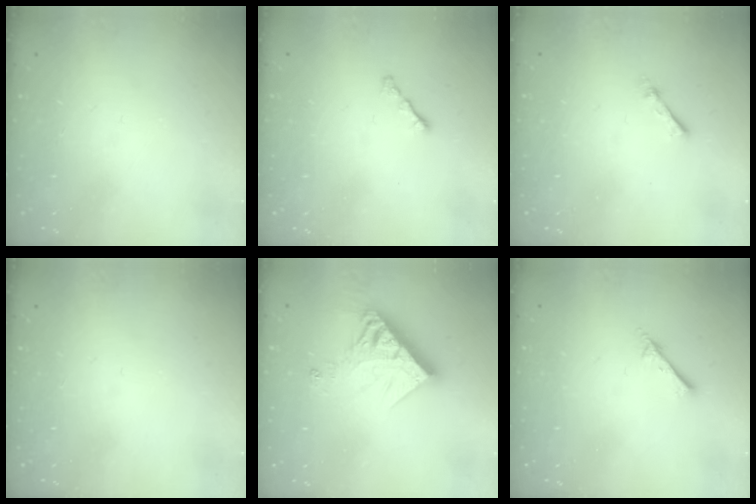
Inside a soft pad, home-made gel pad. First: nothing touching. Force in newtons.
{"total": 1.2, "press": 1.1, "slide": 0.5}
{"total": 1.9, "press": 1.9, "slide": 0.3}
{"total": 0.0}
{"total": 12.7, "press": 12.6, "slide": 1.6}
{"total": 2.4, "press": 2.4, "slide": 0.2}